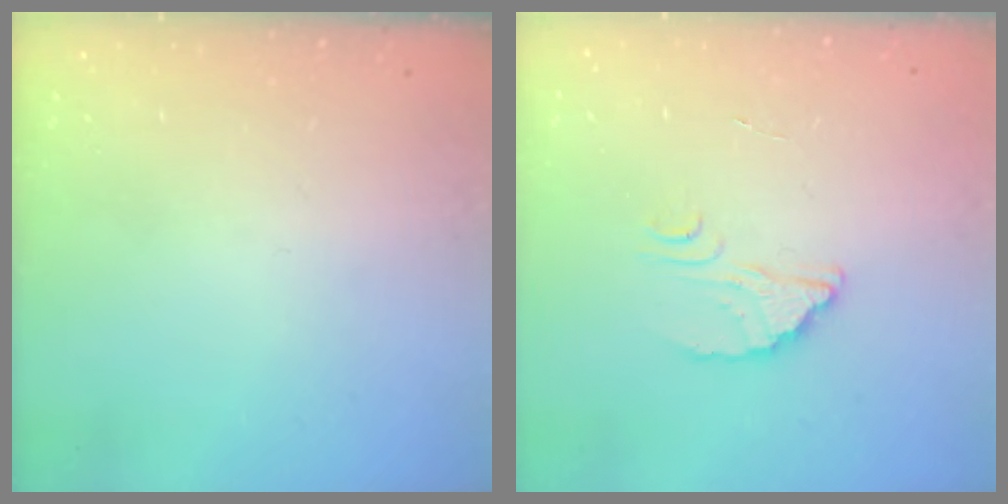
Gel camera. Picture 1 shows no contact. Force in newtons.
{"total": 2.7, "press": 2.7, "slide": 0.1}